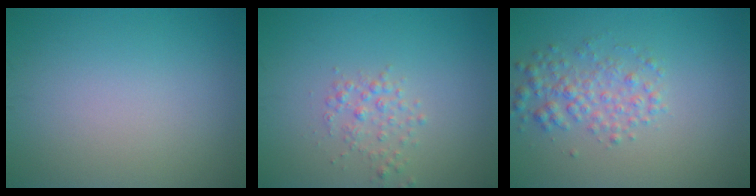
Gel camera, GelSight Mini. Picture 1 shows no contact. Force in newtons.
{"total": 1.7, "press": 1.7, "slide": 0.1}
{"total": 2.9, "press": 2.9, "slide": 0.1}